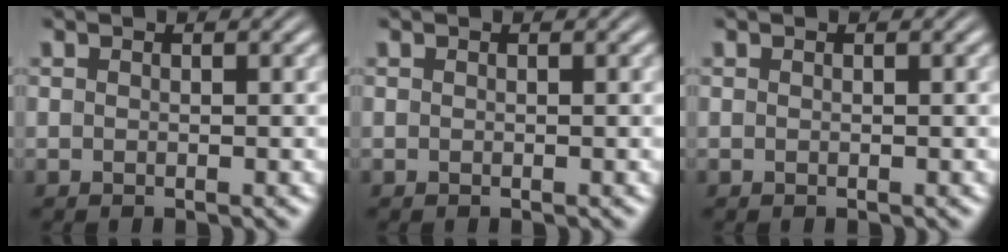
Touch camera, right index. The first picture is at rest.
{"total": 0.0}
{"total": 0.0}